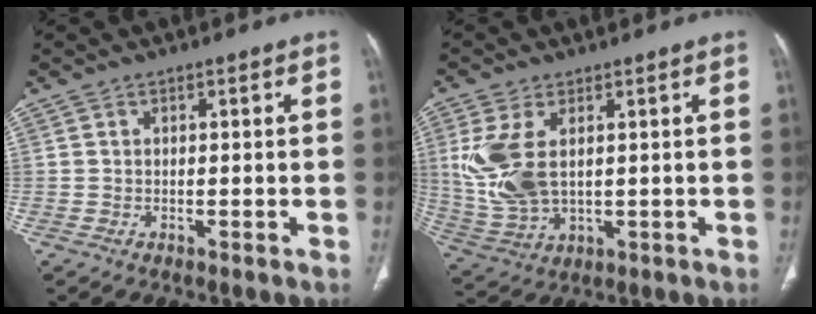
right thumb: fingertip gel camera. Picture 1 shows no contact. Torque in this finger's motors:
{"motor_torque": [0.09, 0.04, 0.69, 1.02, 0.24]}